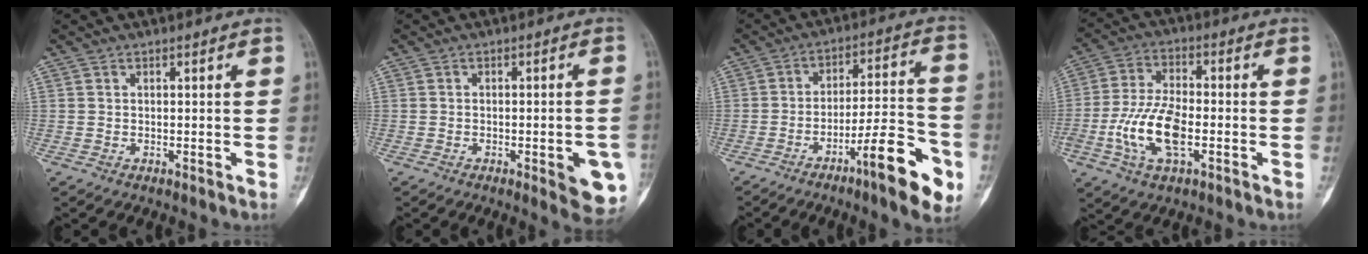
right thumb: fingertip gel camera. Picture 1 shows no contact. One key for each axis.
{"total": 8.4, "fx": -2.7, "fy": 2.4, "fz": 7.5, "tx": -0.074, "ty": 0.004, "tz": -0.024}
{"total": 15.4, "fx": -7.5, "fy": 3.2, "fz": 13.1, "tx": -0.182, "ty": 0.051, "tz": -0.108}
{"total": 12.0, "fx": -3.1, "fy": 5.7, "fz": 10.2, "tx": -0.209, "ty": 0.016, "tz": -0.060}